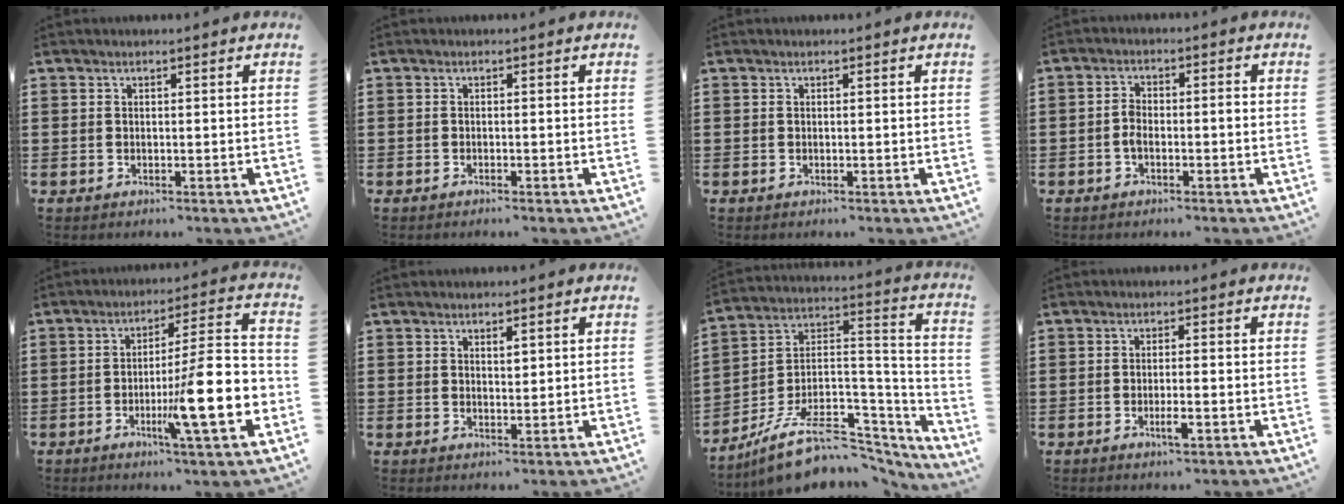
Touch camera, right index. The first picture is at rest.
{"total": 0.5, "force": [-0.5, 0.0, 0.2], "torque": [-0.004, -0.001, -0.010]}
{"total": 0.0}
{"total": 2.7, "force": [-0.7, 1.1, 2.3], "torque": [-0.051, 0.001, -0.016]}
{"total": 14.9, "force": [-4.6, 2.2, 14.0], "torque": [-0.216, -0.015, -0.075]}
{"total": 1.3, "force": [0.8, 0.5, 0.9], "torque": [-0.010, 0.000, 0.013]}
{"total": 11.4, "force": [-7.1, 6.2, 6.4], "torque": [-0.126, 0.016, -0.122]}
{"total": 2.5, "force": [-1.2, 0.2, 2.2], "torque": [-0.043, -0.006, -0.024]}